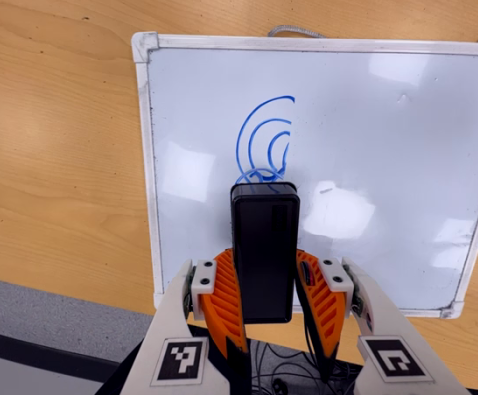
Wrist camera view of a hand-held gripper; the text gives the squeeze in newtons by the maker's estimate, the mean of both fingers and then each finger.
{"total": 6.0, "left": 5.5, "right": 6.5}